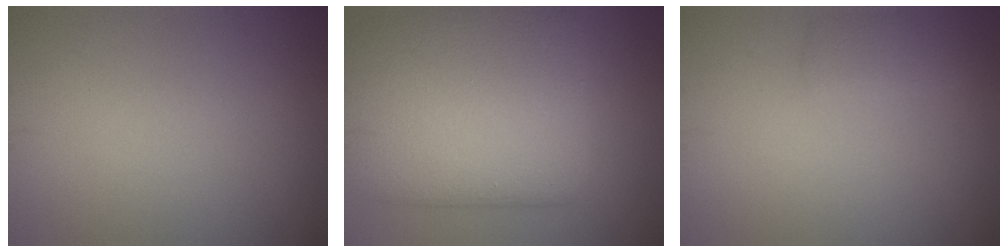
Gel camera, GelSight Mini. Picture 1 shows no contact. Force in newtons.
{"total": 11.0, "press": 10.9, "slide": 0.9}
{"total": 1.5, "press": 1.5, "slide": 0.1}